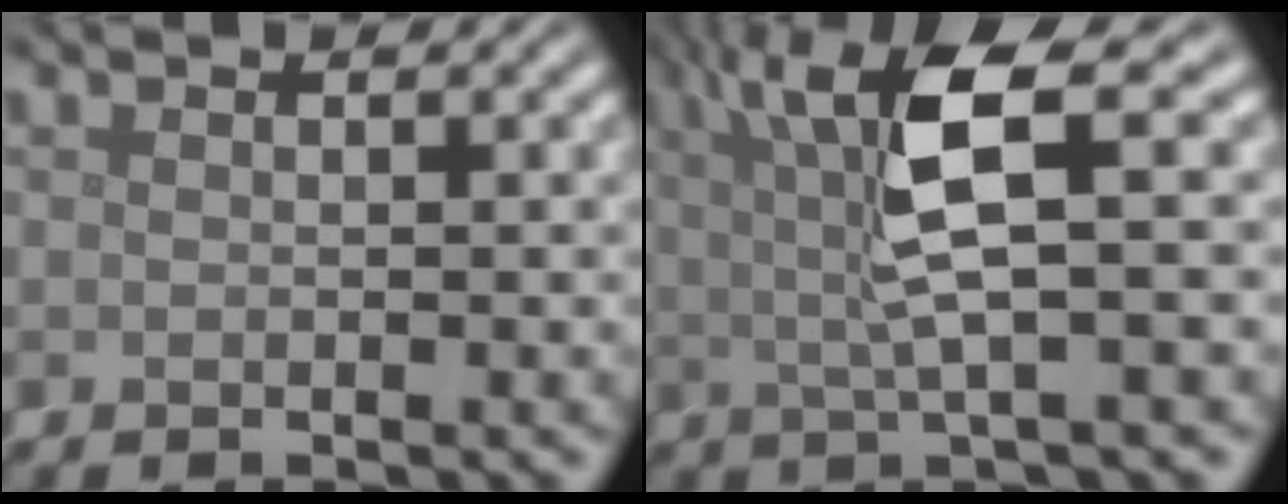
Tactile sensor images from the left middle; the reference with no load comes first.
{"total": 7.5, "force": [2.0, 1.6, 7.1], "torque": [-0.130, 0.007, 0.033]}